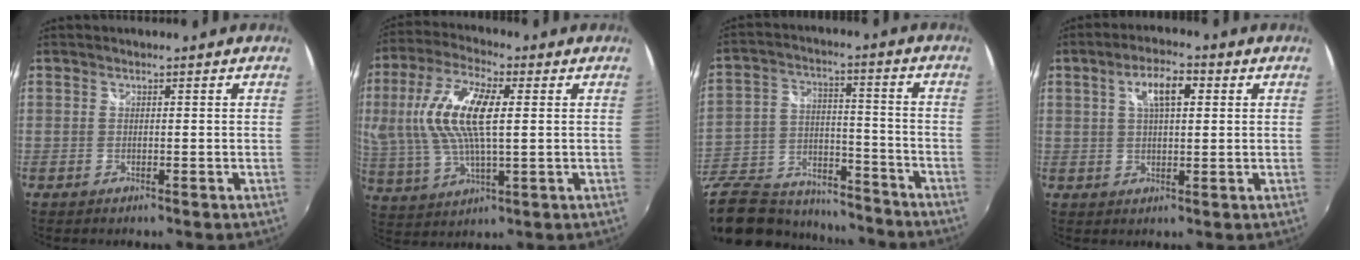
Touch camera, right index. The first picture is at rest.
{"total": 16.0, "force": [2.9, 6.1, 14.5], "torque": [-0.291, 0.010, 0.058]}
{"total": 26.3, "force": [-17.9, 14.2, 13.0], "torque": [-0.307, 0.003, -0.261]}
{"total": 6.5, "force": [2.1, 2.6, 5.6], "torque": [-0.099, 0.014, 0.037]}